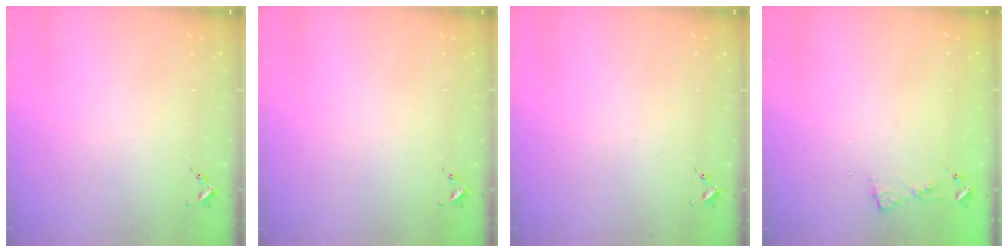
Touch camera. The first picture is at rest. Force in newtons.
{"total": 0.0}
{"total": 0.0}
{"total": 4.8, "press": 4.8, "slide": 0.4}